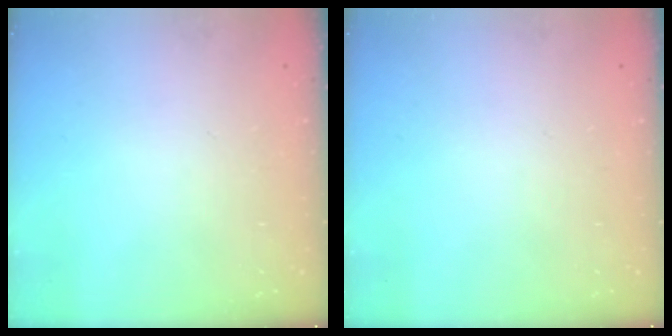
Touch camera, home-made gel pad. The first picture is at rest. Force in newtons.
{"total": 0.0}